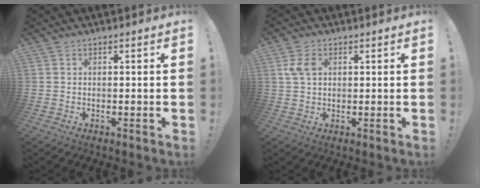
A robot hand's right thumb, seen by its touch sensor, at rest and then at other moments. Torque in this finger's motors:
{"motor_torque": [0.69, 0.81, 0.19, -0.14, 0.03]}